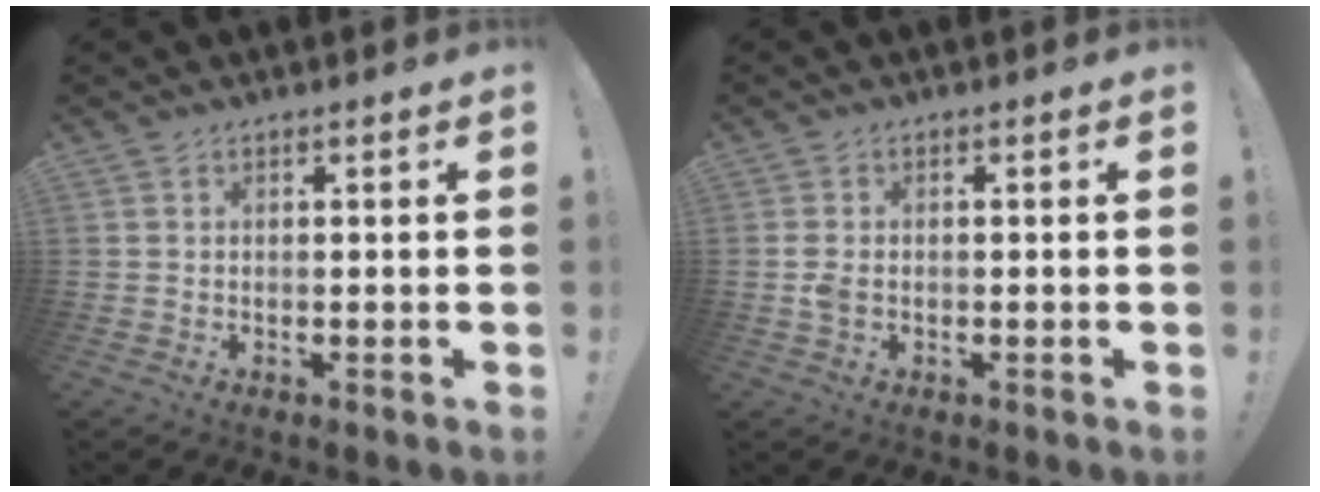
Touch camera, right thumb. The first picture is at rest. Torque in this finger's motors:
{"motor_torque": [-0.25, 0.31, 0.15, -0.28, 0.00]}